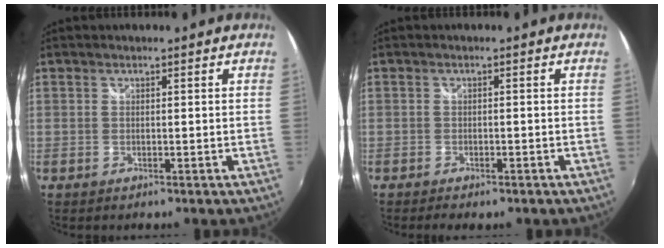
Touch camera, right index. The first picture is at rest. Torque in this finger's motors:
{"motor_torque": [-0.08, -0.07, 0.01, -0.05]}